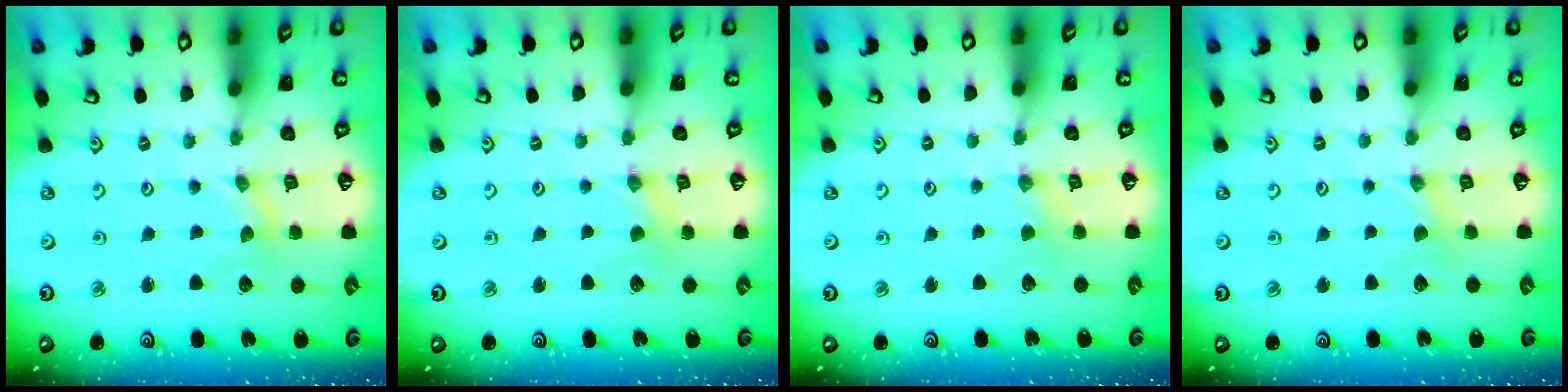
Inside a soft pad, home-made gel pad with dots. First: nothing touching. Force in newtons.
{"total": 1.1, "press": 1.1, "slide": 0.2}
{"total": 1.8, "press": 1.8, "slide": 0.3}
{"total": 1.7, "press": 1.7, "slide": 0.3}